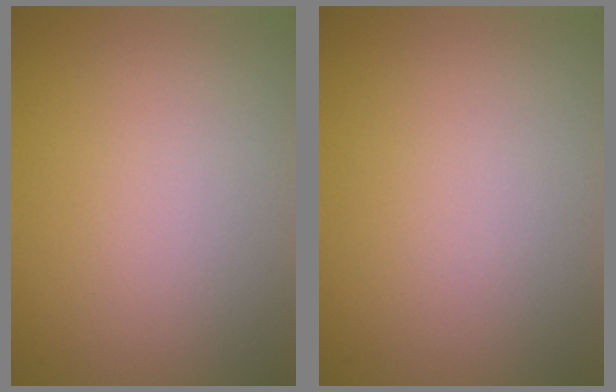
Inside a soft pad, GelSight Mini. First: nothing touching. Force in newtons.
{"total": 0.0}